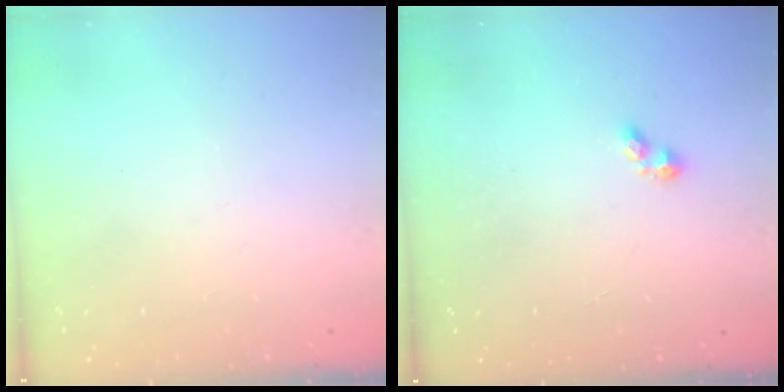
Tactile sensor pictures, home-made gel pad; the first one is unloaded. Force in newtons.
{"total": 3.4, "press": 3.3, "slide": 0.5}